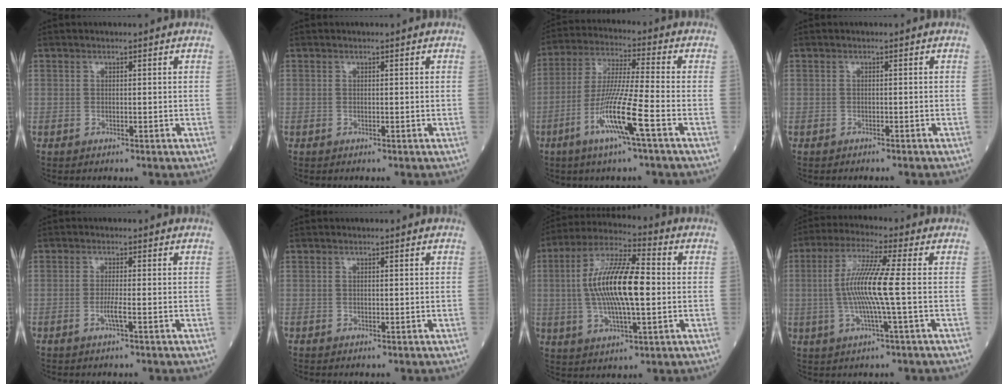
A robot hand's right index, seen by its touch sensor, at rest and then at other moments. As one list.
[{"total": 0.0}, {"total": 11.4, "force": [-4.8, -0.6, 10.3], "torque": [-0.206, -0.012, -0.095]}, {"total": 1.3, "force": [-1.2, 0.2, 0.5], "torque": [-0.012, -0.002, -0.014]}, {"total": 1.9, "force": [-0.7, -0.2, 1.8], "torque": [-0.036, -0.002, -0.016]}, {"total": 0.0}, {"total": 15.0, "force": [0.2, 3.7, 14.5], "torque": [-0.283, 0.014, 0.003]}, {"total": 9.6, "force": [-0.4, -0.4, 9.6], "torque": [-0.193, 0.005, -0.014]}]